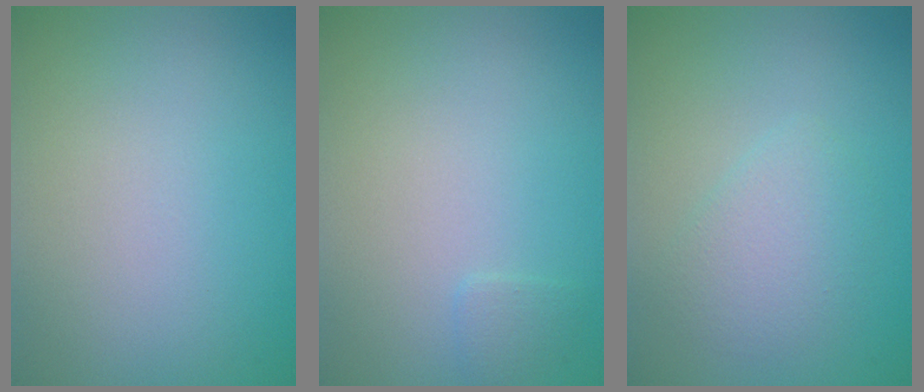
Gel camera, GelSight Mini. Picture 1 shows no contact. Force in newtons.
{"total": 0.7, "press": 0.7, "slide": 0.1}
{"total": 2.4, "press": 2.4, "slide": 0.1}